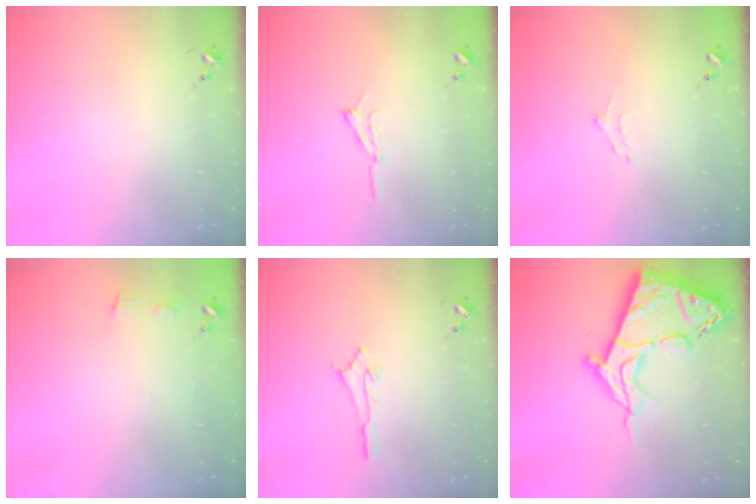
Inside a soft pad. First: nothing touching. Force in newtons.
{"total": 6.5, "press": 6.5, "slide": 0.8}
{"total": 5.4, "press": 5.3, "slide": 0.8}
{"total": 3.9, "press": 3.9, "slide": 0.4}
{"total": 2.9, "press": 2.9, "slide": 0.2}
{"total": 19.5, "press": 19.4, "slide": 1.8}